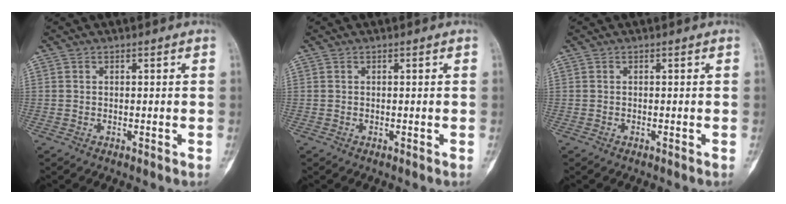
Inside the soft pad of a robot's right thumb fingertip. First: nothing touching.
{"total": 0.0}
{"total": 0.0}